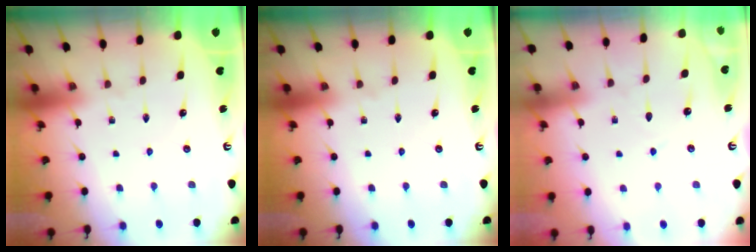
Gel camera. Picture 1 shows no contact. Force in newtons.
{"total": 0.0}
{"total": 3.6, "press": 3.6, "slide": 0.1}